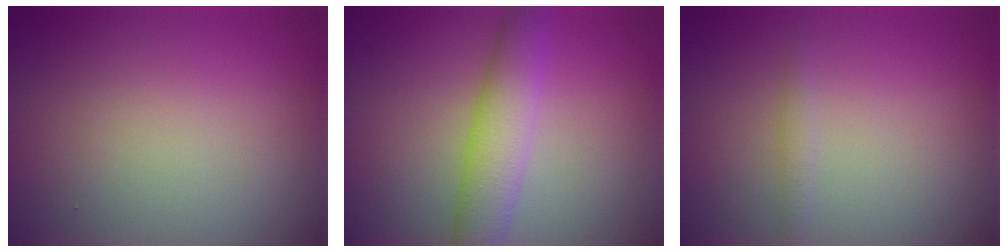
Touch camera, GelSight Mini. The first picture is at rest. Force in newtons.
{"total": 4.6, "press": 4.6, "slide": 0.2}
{"total": 0.8, "press": 0.8, "slide": 0.0}